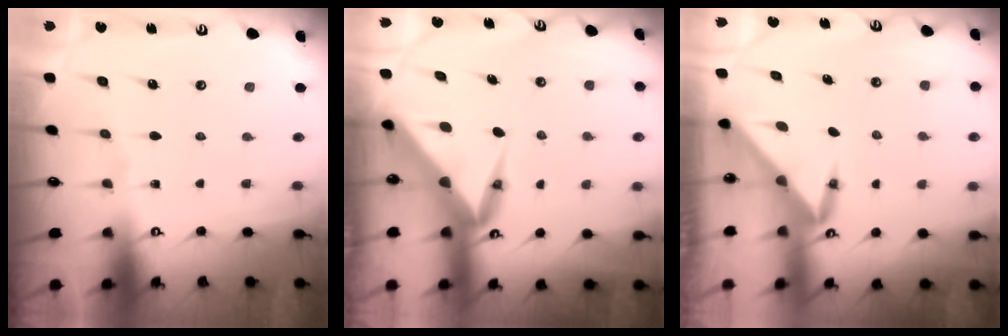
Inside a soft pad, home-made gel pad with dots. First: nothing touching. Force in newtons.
{"total": 8.1, "press": 8.1, "slide": 0.6}
{"total": 3.5, "press": 3.5, "slide": 0.2}